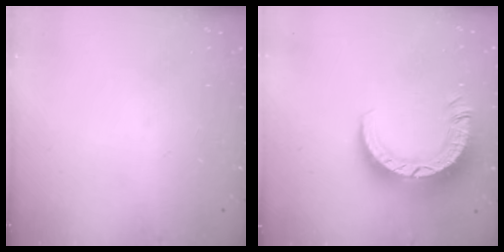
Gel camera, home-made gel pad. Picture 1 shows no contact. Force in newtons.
{"total": 10.0, "press": 10.0, "slide": 1.1}